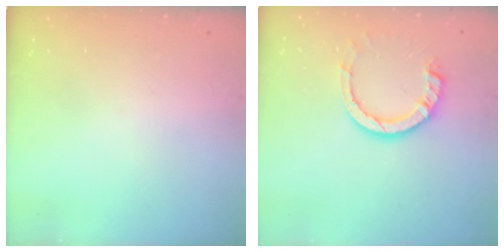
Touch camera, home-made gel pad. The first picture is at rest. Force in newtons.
{"total": 9.7, "press": 9.7, "slide": 1.1}